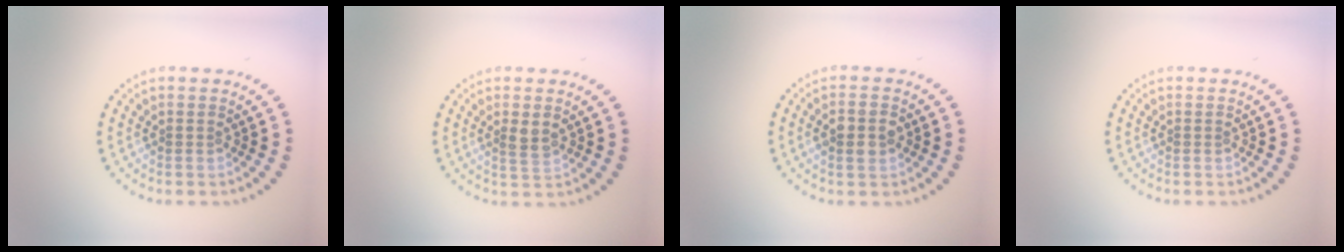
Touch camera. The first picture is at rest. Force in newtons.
{"total": 1.6, "press": 1.5, "slide": 0.5}
{"total": 2.5, "press": 2.4, "slide": 0.5}
{"total": 0.0}